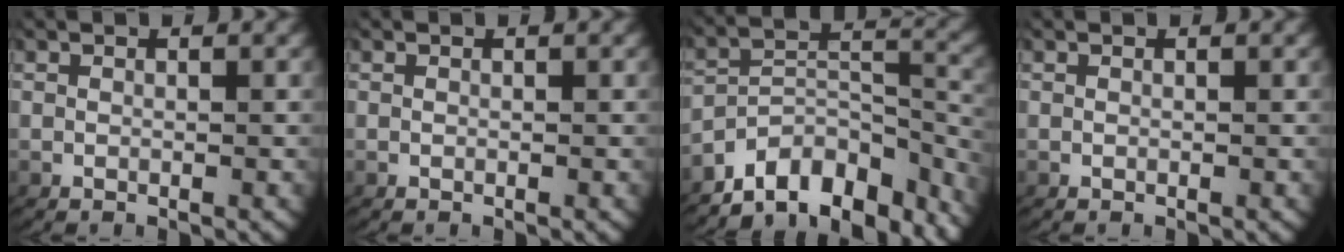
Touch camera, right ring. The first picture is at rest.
{"total": 0.0}
{"total": 12.1, "force": [-8.7, 6.2, 5.7], "torque": [-0.081, -0.044, -0.122]}
{"total": 0.0}